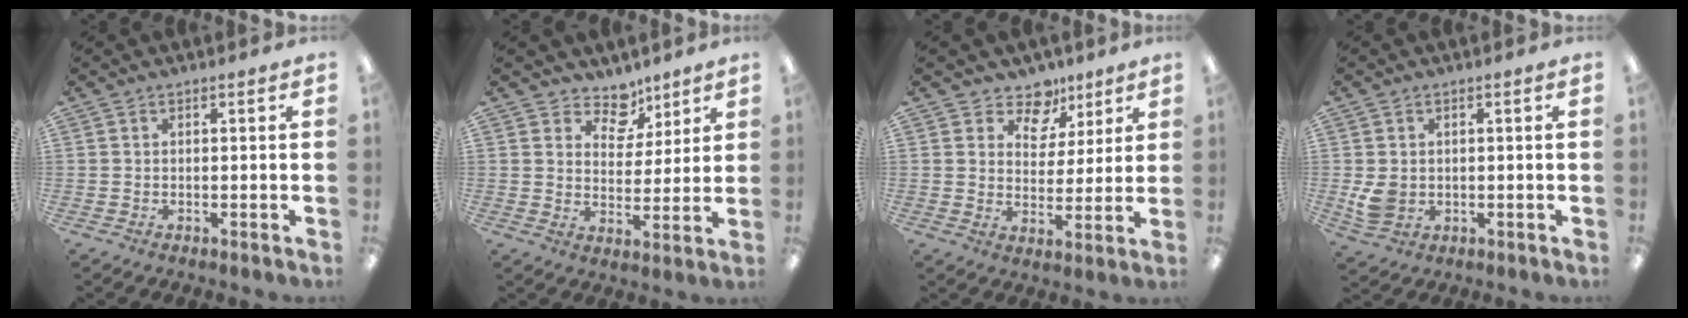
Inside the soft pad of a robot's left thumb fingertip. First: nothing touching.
{"total": 8.5, "force": [6.3, 5.3, 1.8], "torque": [-0.028, -0.046, 0.116]}
{"total": 9.8, "force": [7.0, 6.4, 2.5], "torque": [-0.046, -0.043, 0.130]}
{"total": 5.2, "force": [0.5, 4.3, 2.9], "torque": [-0.050, -0.001, 0.009]}